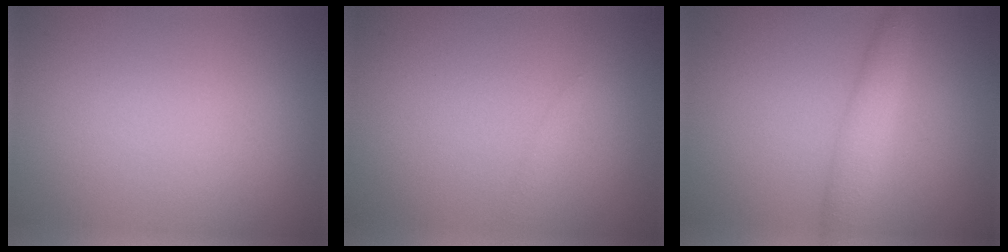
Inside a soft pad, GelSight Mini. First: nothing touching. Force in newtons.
{"total": 0.5, "press": 0.5, "slide": 0.0}
{"total": 2.7, "press": 2.7, "slide": 0.0}